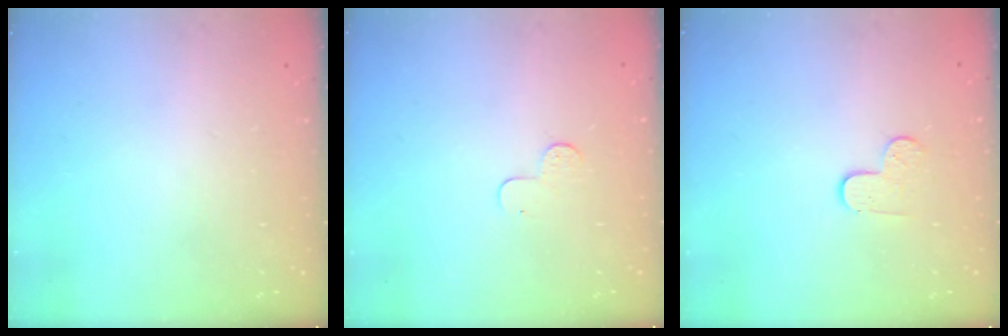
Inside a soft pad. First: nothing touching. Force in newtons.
{"total": 4.5, "press": 4.5, "slide": 0.4}
{"total": 5.3, "press": 5.3, "slide": 0.4}